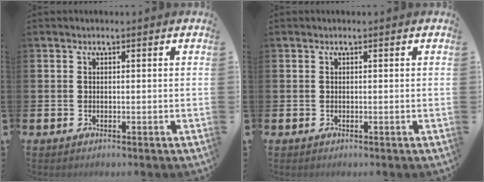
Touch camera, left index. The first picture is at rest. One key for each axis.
{"total": 0.0}